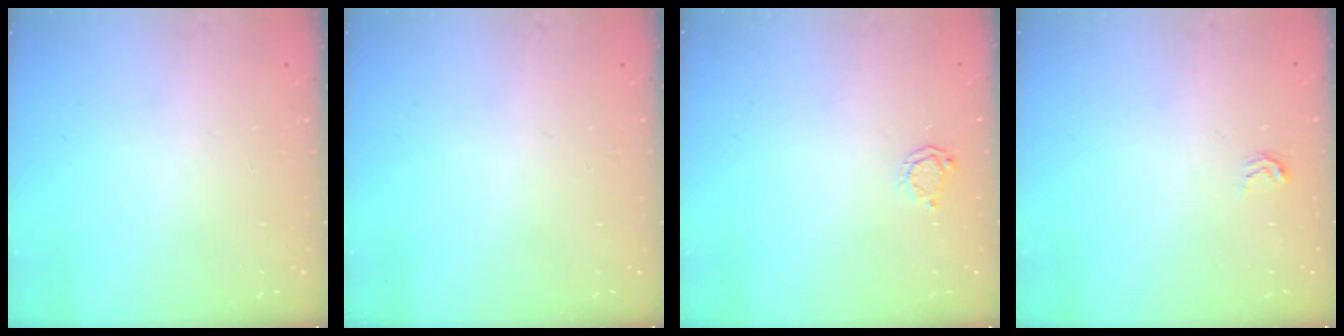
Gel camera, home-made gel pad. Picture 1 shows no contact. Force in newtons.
{"total": 0.0}
{"total": 3.2, "press": 3.2, "slide": 0.4}
{"total": 2.7, "press": 2.7, "slide": 0.4}